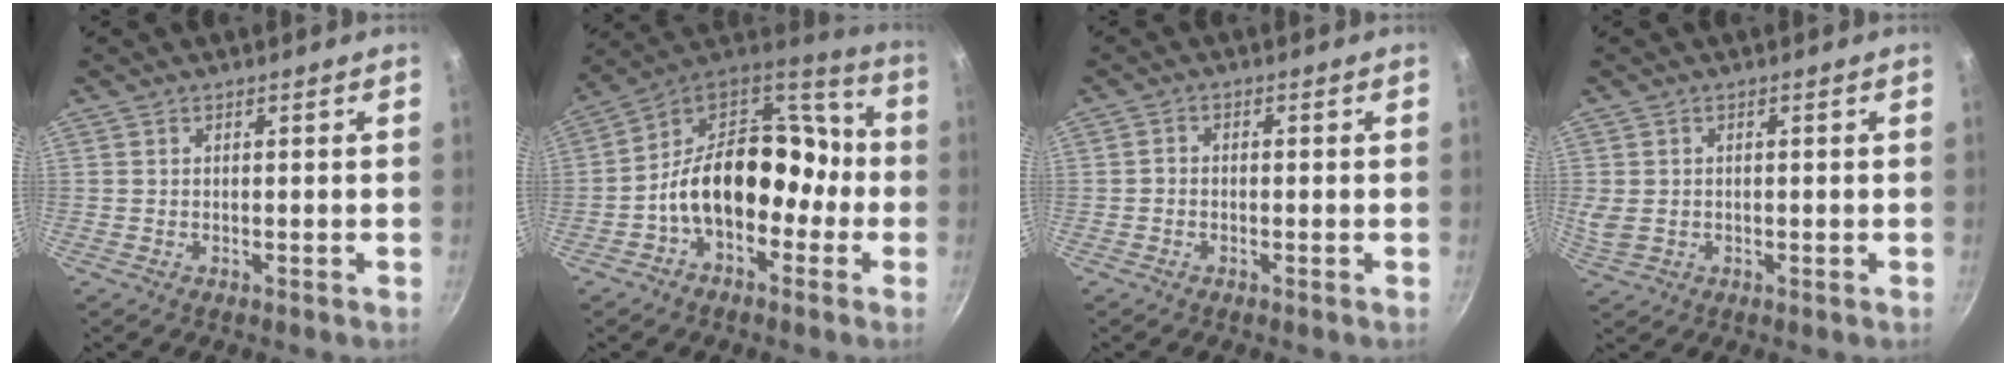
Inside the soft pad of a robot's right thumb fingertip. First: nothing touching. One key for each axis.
{"total": 19.7, "fx": -3.3, "fy": 12.6, "fz": 14.8, "tx": -0.195, "ty": 0.069, "tz": -0.059}
{"total": 1.2, "fx": -0.5, "fy": 1.0, "fz": 0.5, "tx": -0.003, "ty": 0.005, "tz": -0.012}
{"total": 3.3, "fx": -0.1, "fy": 2.6, "fz": 2.0, "tx": -0.049, "ty": 0.003, "tz": 0.003}